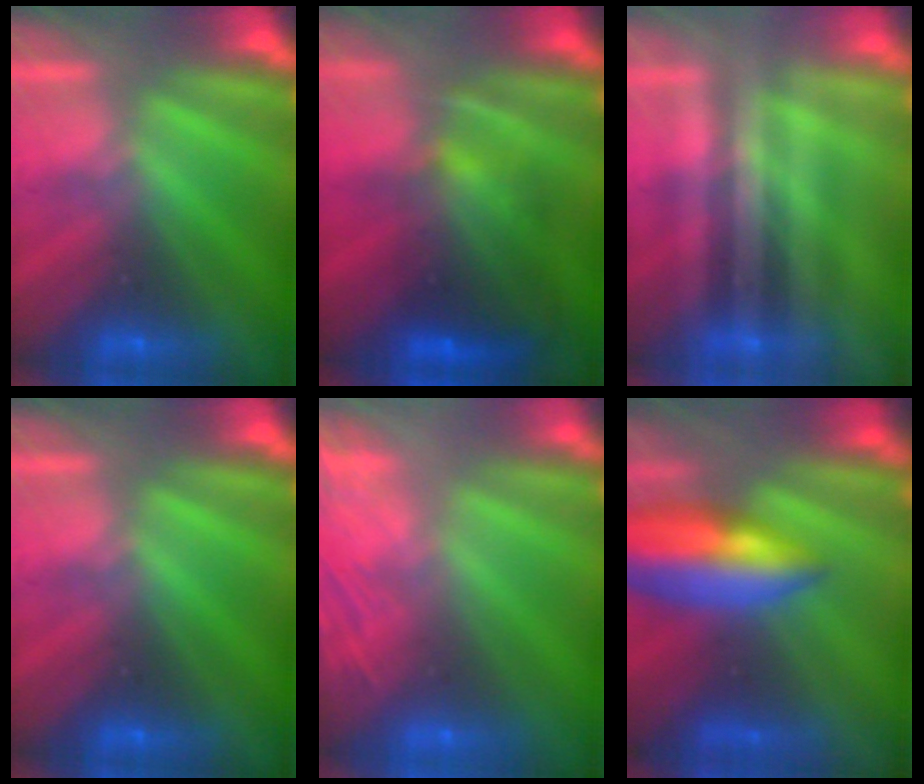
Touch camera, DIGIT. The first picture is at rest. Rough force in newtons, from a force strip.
{"total": 8.0}
{"total": 1.9}
{"total": 0.0}
{"total": 7.0}
{"total": 5.5}